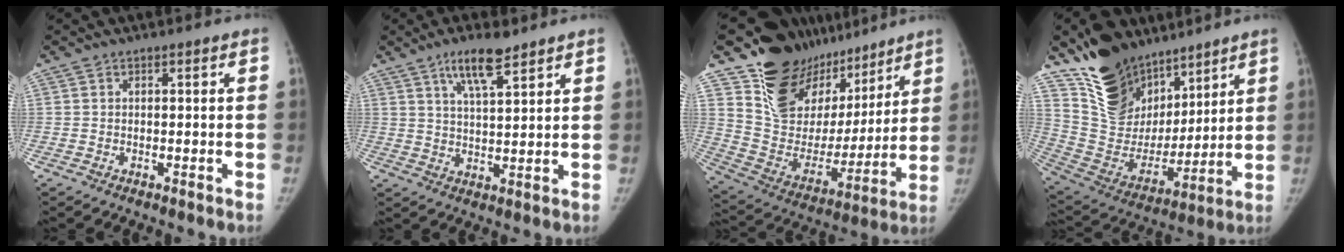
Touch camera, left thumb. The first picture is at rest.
{"total": 7.7, "force": [5.2, 2.0, 5.3], "torque": [-0.088, -0.027, 0.095]}
{"total": 25.8, "force": [18.6, 15.0, 9.7], "torque": [-0.122, -0.087, 0.311]}
{"total": 22.0, "force": [15.0, 13.1, 9.4], "torque": [-0.114, -0.070, 0.273]}